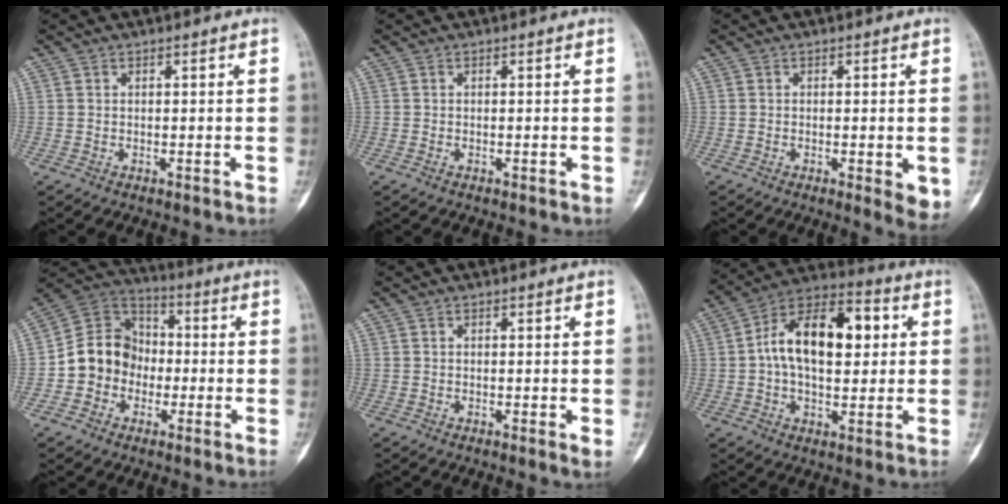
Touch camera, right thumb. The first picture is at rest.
{"total": 0.6, "force": [-0.3, 0.4, 0.3], "torque": [-0.001, 0.001, -0.005]}
{"total": 4.9, "force": [-1.1, 1.7, 4.4], "torque": [-0.048, -0.010, -0.013]}
{"total": 12.2, "force": [-2.6, 10.7, 5.3], "torque": [-0.056, 0.044, -0.058]}
{"total": 0.8, "force": [0.0, 0.4, 0.7], "torque": [-0.005, -0.003, -0.002]}
{"total": 17.4, "force": [2.3, 9.9, 14.1], "torque": [-0.209, 0.031, 0.029]}